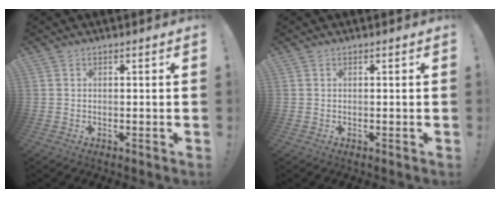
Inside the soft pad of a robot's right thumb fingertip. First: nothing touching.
{"total": 0.0}